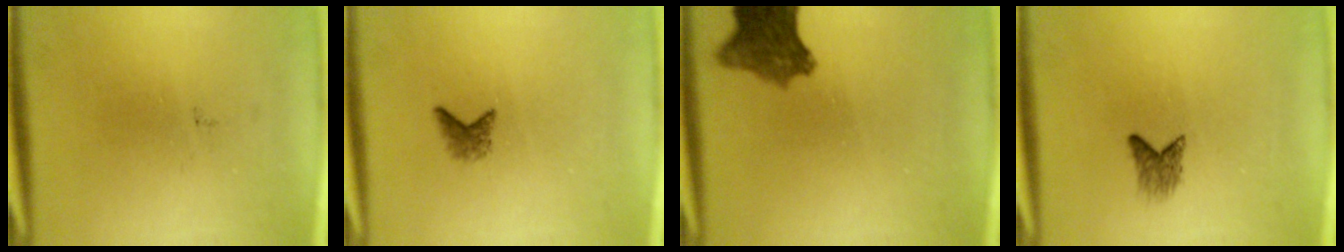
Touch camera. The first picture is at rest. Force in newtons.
{"total": 1.4}
{"total": 7.3}
{"total": 1.9}